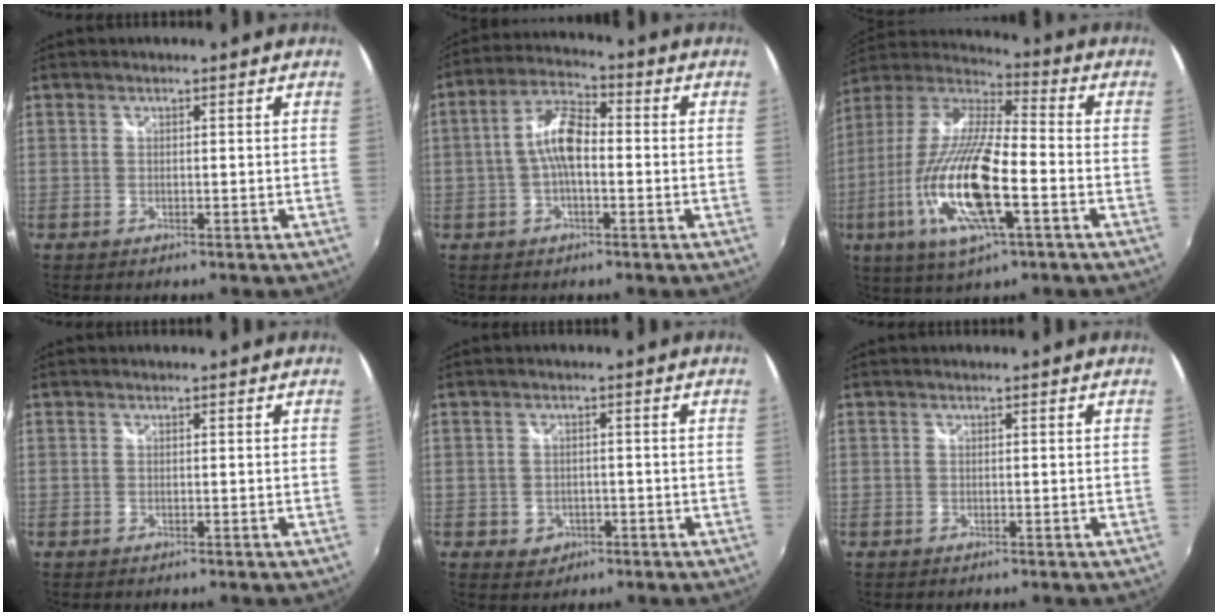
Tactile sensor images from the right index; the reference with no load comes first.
{"total": 7.7, "force": [-0.9, 3.1, 7.0], "torque": [-0.144, 0.021, -0.020]}
{"total": 20.9, "force": [-6.6, 5.5, 19.0], "torque": [-0.385, -0.027, -0.132]}
{"total": 0.0}
{"total": 3.5, "force": [-1.2, 3.1, 1.1], "torque": [-0.030, 0.003, -0.009]}
{"total": 0.0}